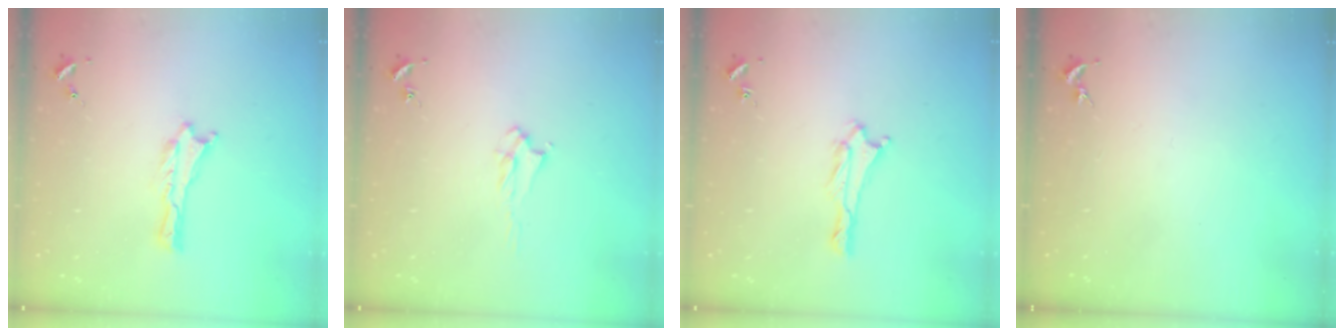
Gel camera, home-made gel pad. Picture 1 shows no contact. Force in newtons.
{"total": 2.2, "press": 2.2, "slide": 0.4}
{"total": 1.4, "press": 1.4, "slide": 0.2}
{"total": 0.0}